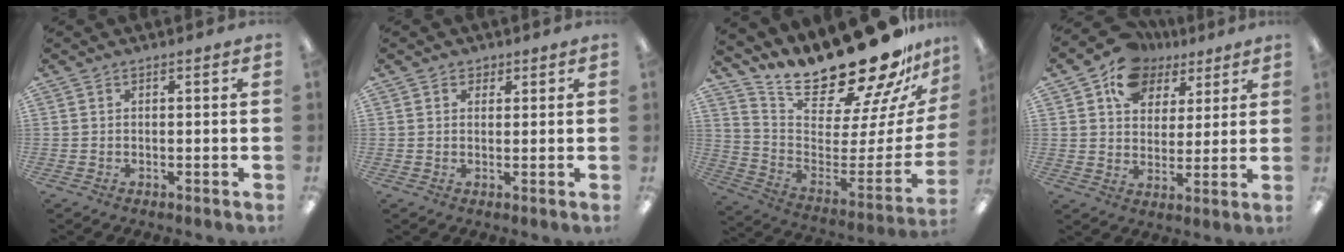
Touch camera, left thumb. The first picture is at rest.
{"total": 1.9, "force": [1.2, 1.4, 0.4], "torque": [0.000, 0.000, 0.020]}
{"total": 21.9, "force": [18.8, 5.1, 10.1], "torque": [-0.142, -0.171, 0.323]}
{"total": 12.5, "force": [7.6, 8.9, 4.3], "torque": [-0.066, -0.041, 0.140]}